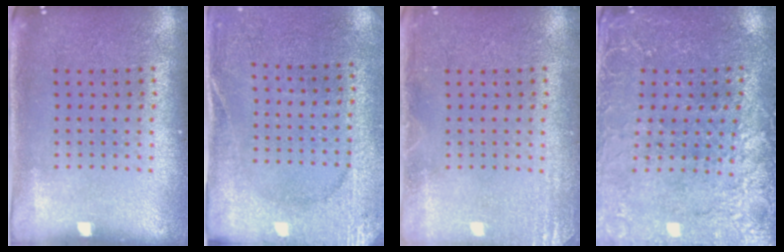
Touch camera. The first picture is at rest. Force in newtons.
{"total": 2.6, "press": 2.5, "slide": 0.7}
{"total": 1.8, "press": 1.8, "slide": 0.2}
{"total": 2.7, "press": 2.7, "slide": 0.5}